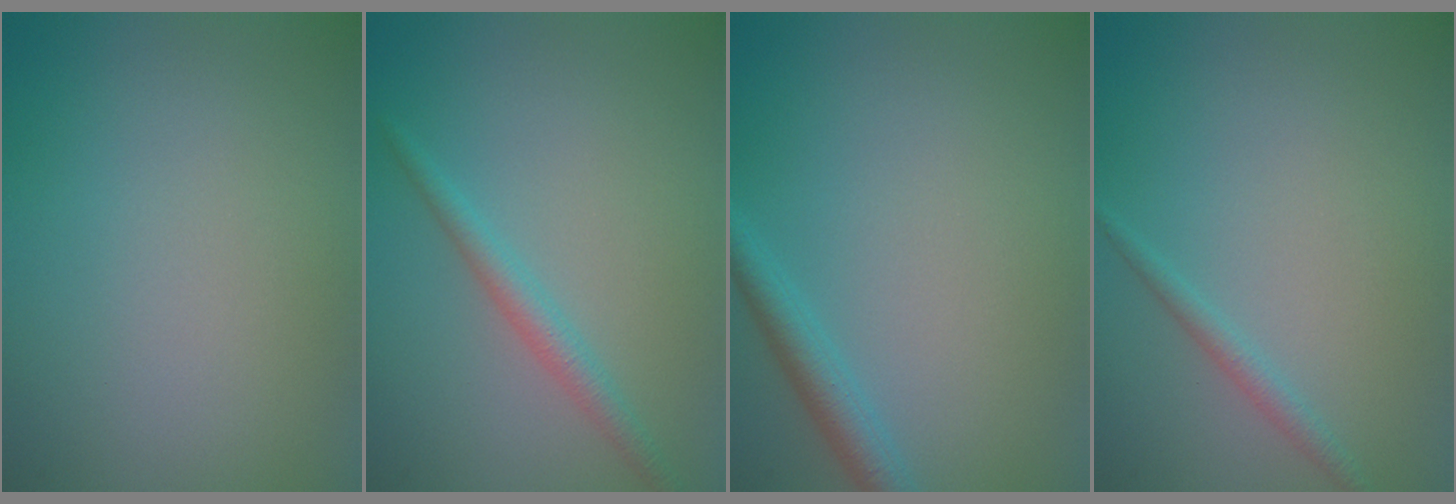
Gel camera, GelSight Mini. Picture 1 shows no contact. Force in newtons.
{"total": 2.0, "press": 2.0, "slide": 0.0}
{"total": 2.3, "press": 2.3, "slide": 0.2}
{"total": 1.3, "press": 1.3, "slide": 0.0}